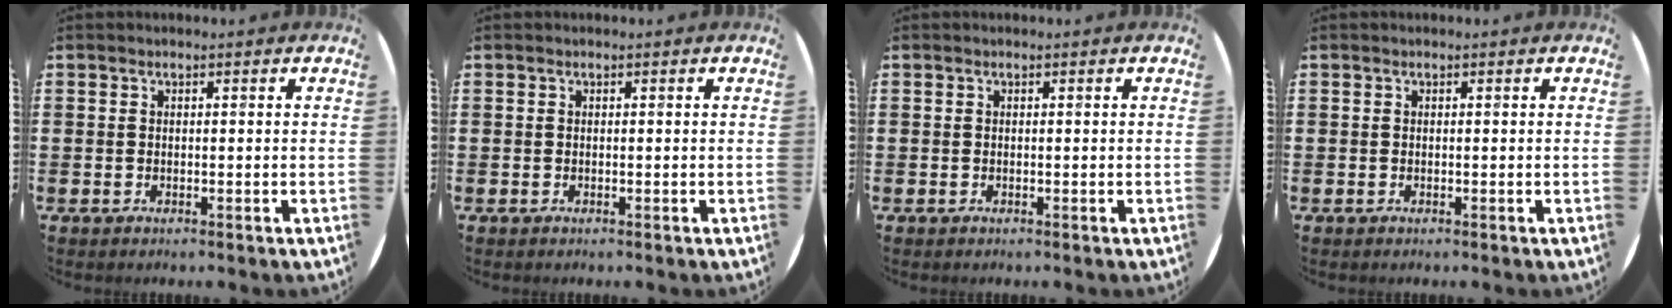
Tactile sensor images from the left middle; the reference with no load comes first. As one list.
[{"total": 0.0}, {"total": 0.0}, {"total": 0.0}]